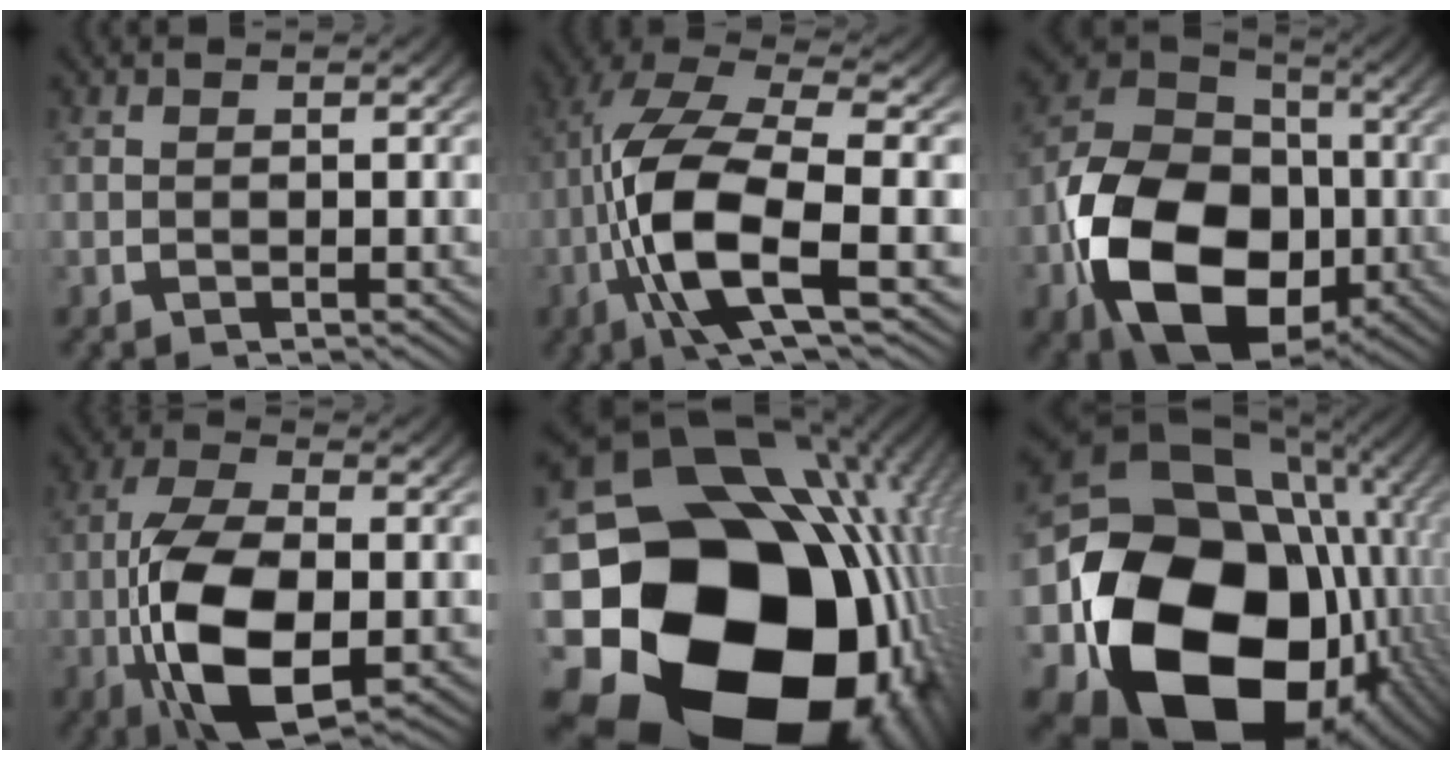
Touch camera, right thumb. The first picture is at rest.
{"total": 11.8, "force": [-2.5, 5.6, 10.1], "torque": [-0.242, -0.035, -0.029]}
{"total": 21.4, "force": [-4.5, 14.8, 14.9], "torque": [-0.330, -0.075, -0.042]}
{"total": 11.8, "force": [-3.2, 6.5, 9.3], "torque": [-0.218, -0.047, -0.033]}
{"total": 37.8, "force": [-8.1, 25.0, 27.1], "torque": [-0.487, -0.118, -0.075]}
{"total": 28.5, "force": [-6.2, 19.1, 20.3], "torque": [-0.395, -0.107, -0.057]}